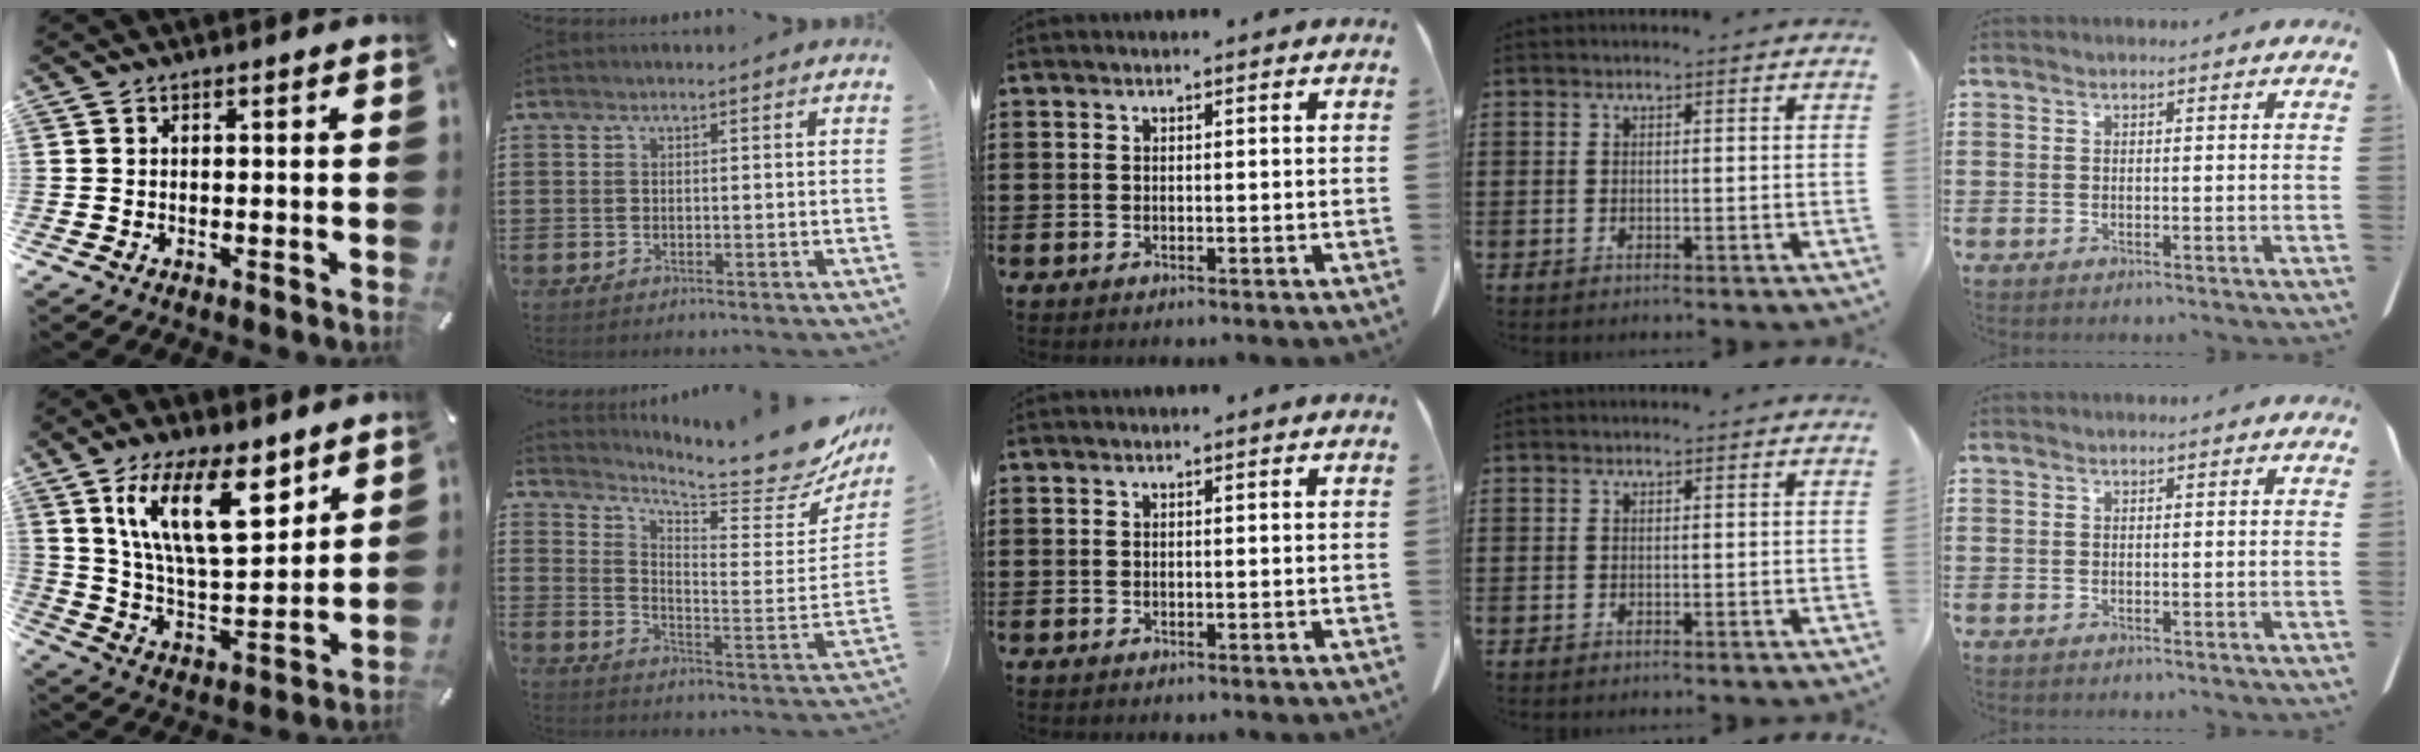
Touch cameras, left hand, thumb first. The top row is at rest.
{"thumb": {"total": 19.4, "force": [10.8, 8.2, 13.9], "torque": [-0.272, -0.045, 0.180]}, "index": {"total": 7.8, "force": [7.2, 0.5, 3.1], "torque": [-0.071, -0.065, 0.117]}}